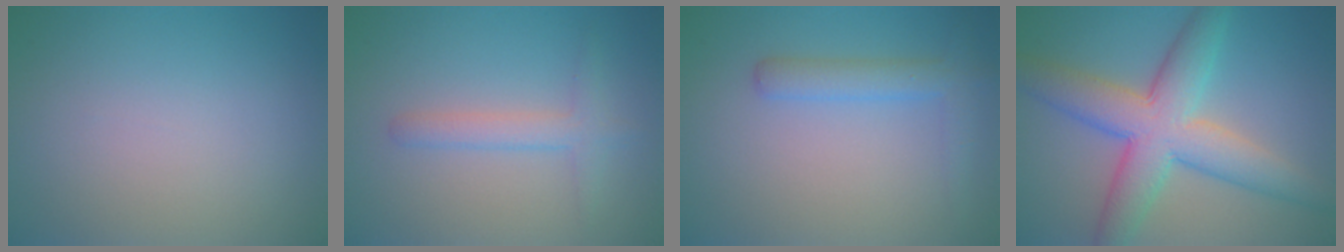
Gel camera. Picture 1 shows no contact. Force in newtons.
{"total": 2.3, "press": 2.3, "slide": 0.2}
{"total": 2.9, "press": 2.9, "slide": 0.1}
{"total": 8.2, "press": 8.2, "slide": 0.3}